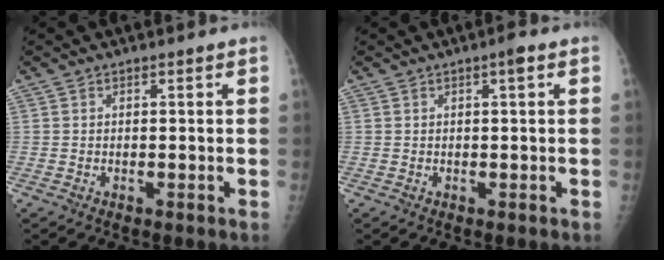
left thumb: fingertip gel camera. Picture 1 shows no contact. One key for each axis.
{"total": 1.6, "fx": 0.6, "fy": 0.2, "fz": 1.4, "tx": -0.027, "ty": 0.002, "tz": 0.006}